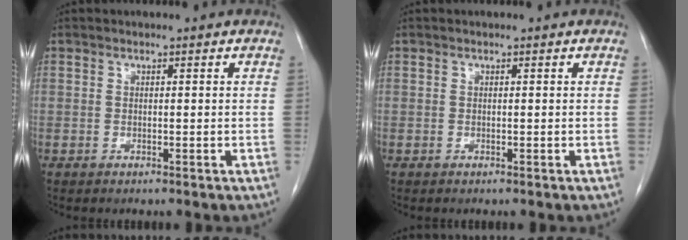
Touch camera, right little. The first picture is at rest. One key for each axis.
{"total": 0.0}